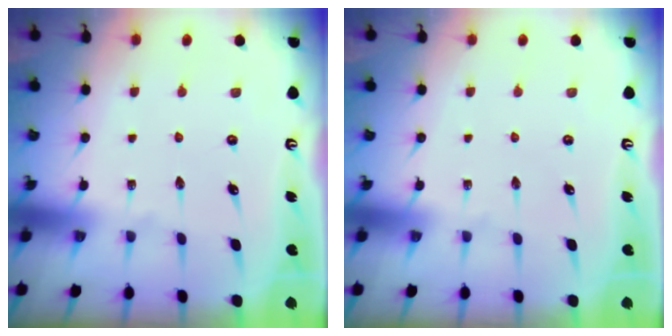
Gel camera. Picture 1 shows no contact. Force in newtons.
{"total": 0.0}